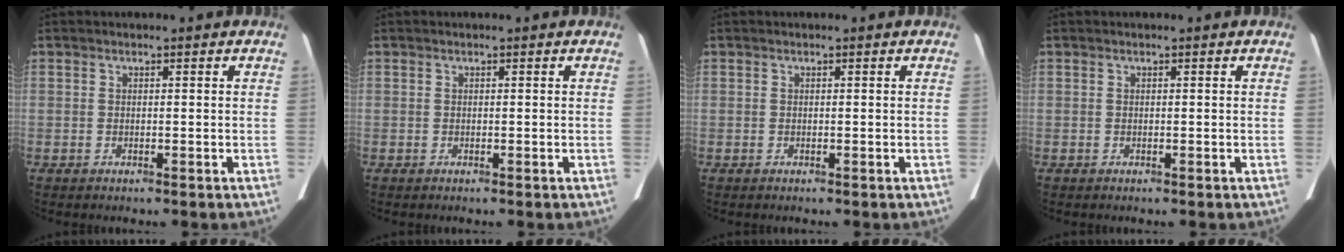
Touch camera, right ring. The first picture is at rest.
{"total": 0.0}
{"total": 0.0}
{"total": 0.0}